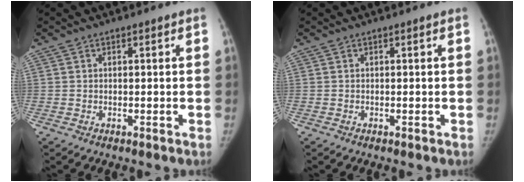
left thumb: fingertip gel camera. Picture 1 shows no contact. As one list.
[{"total": 0.0}]